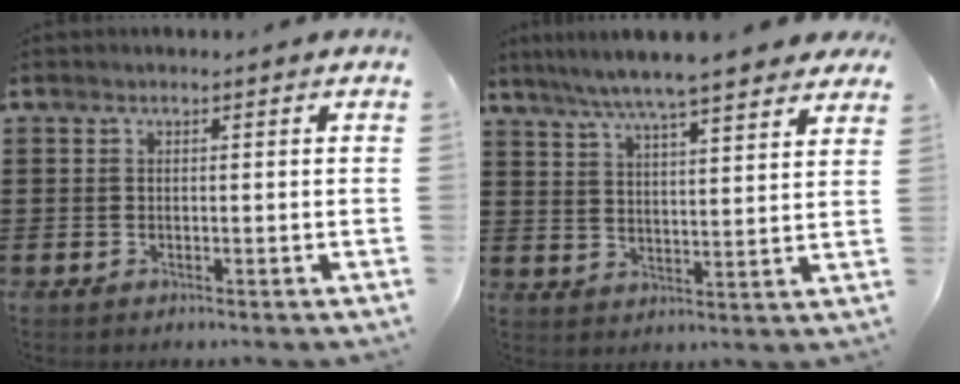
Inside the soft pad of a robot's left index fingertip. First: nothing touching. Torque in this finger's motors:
{"motor_torque": [1.25, -0.88, 1.05, 0.21]}